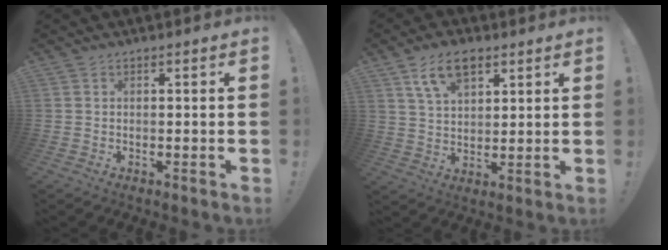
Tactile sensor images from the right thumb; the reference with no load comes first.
{"total": 9.9, "force": [5.6, 5.6, 6.0], "torque": [-0.101, -0.006, 0.104]}